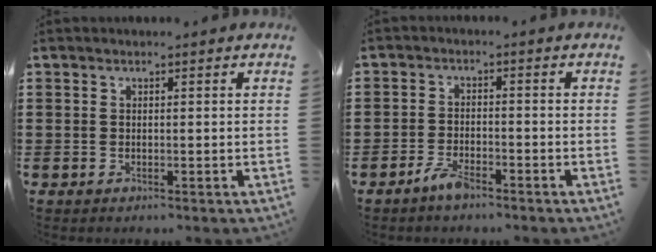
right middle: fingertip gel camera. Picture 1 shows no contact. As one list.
[{"total": 3.2, "force": [-2.6, 1.0, 1.4], "torque": [-0.032, 0.006, -0.053]}]